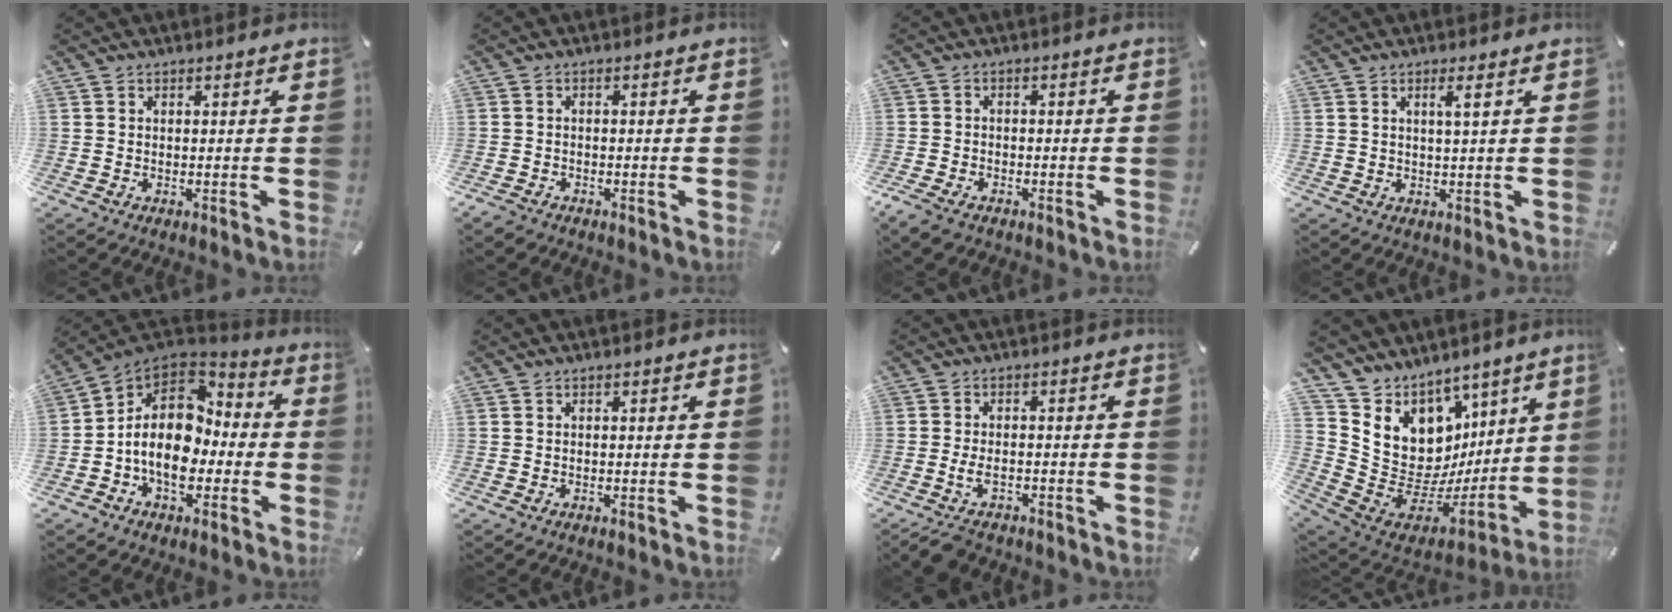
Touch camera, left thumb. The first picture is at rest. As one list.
[{"total": 1.7, "force": [-1.4, 0.9, 0.5], "torque": [-0.017, 0.005, -0.032]}, {"total": 3.2, "force": [-2.4, 1.6, 1.4], "torque": [-0.044, 0.005, -0.051]}, {"total": 2.9, "force": [1.2, 0.0, 2.6], "torque": [-0.053, -0.002, 0.018]}, {"total": 15.0, "force": [-1.7, 11.1, 10.0], "torque": [-0.197, 0.006, -0.031]}, {"total": 0.0}, {"total": 4.1, "force": [-2.4, 2.0, 2.7], "torque": [-0.057, 0.009, -0.047]}, {"total": 11.1, "force": [4.0, 10.3, 1.6], "torque": [-0.019, -0.099, 0.097]}]